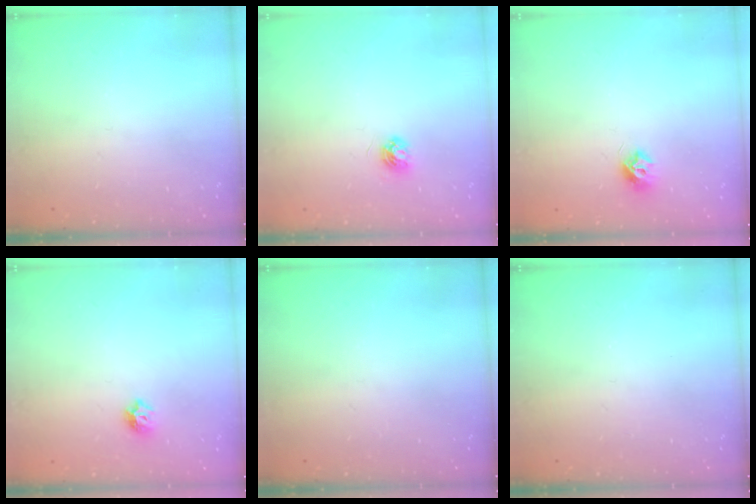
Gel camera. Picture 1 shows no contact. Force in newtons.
{"total": 5.2, "press": 5.1, "slide": 0.6}
{"total": 7.3, "press": 7.3, "slide": 0.3}
{"total": 6.5, "press": 6.5, "slide": 0.7}
{"total": 0.0}
{"total": 0.0}